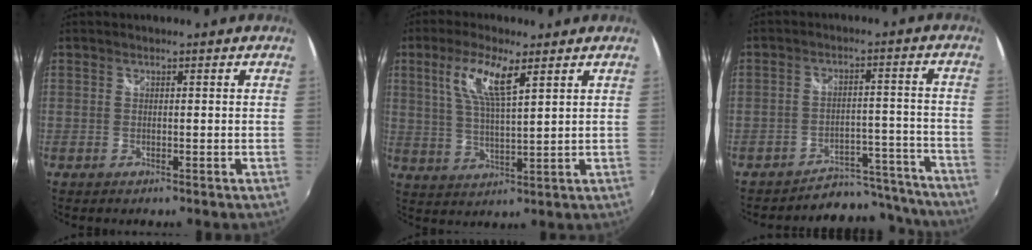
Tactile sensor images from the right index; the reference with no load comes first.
{"total": 8.6, "force": [4.1, 1.9, 7.3], "torque": [-0.143, 0.003, 0.082]}
{"total": 13.7, "force": [-13.1, 4.1, 0.7], "torque": [-0.006, 0.048, -0.169]}